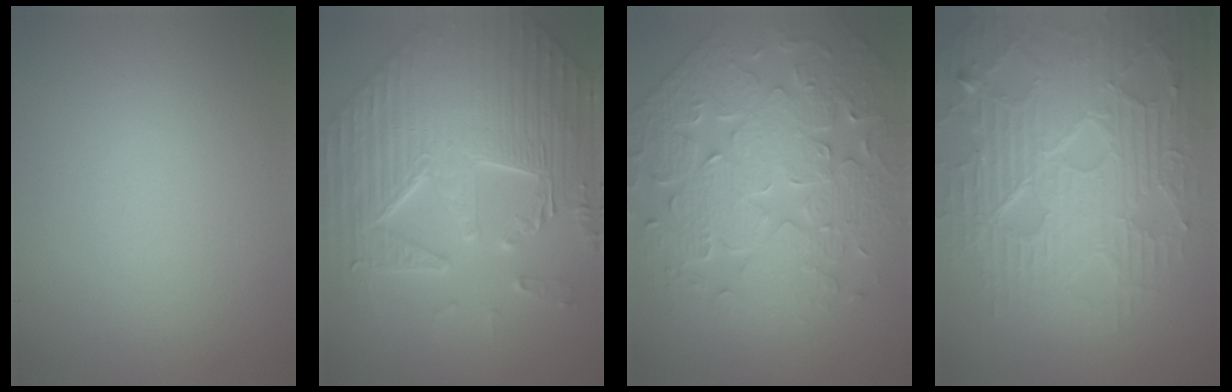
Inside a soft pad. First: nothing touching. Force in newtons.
{"total": 8.7, "press": 7.2, "slide": 4.9}
{"total": 7.5, "press": 6.5, "slide": 3.6}
{"total": 9.1, "press": 6.5, "slide": 6.4}